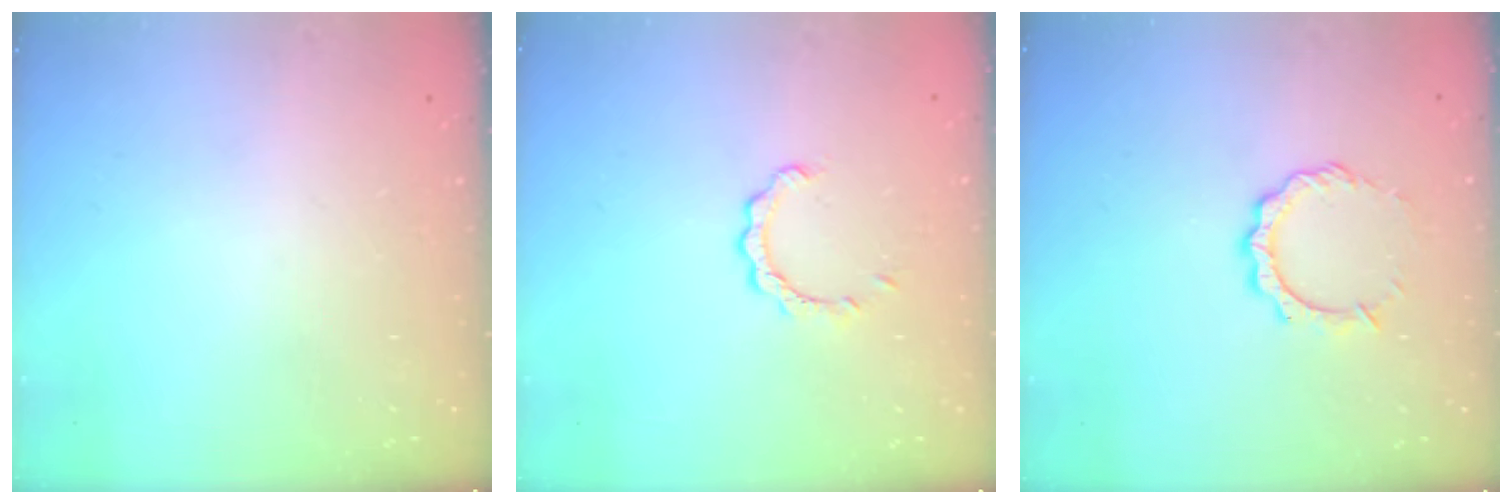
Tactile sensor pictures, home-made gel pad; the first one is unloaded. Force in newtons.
{"total": 2.1, "press": 2.1, "slide": 0.2}
{"total": 6.9, "press": 6.9, "slide": 0.5}